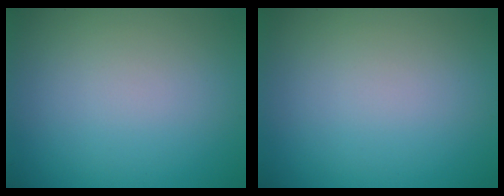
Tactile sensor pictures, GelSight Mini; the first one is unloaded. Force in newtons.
{"total": 0.0}